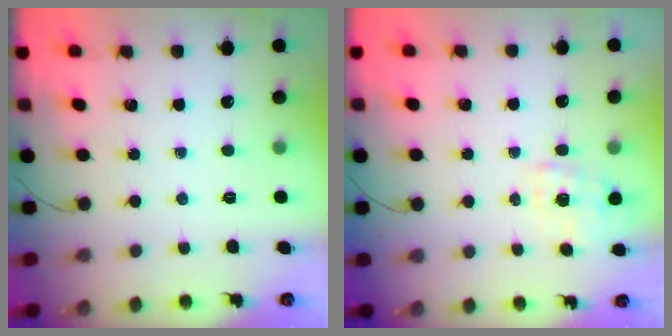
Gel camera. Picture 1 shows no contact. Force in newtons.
{"total": 3.3, "press": 3.2, "slide": 0.7}